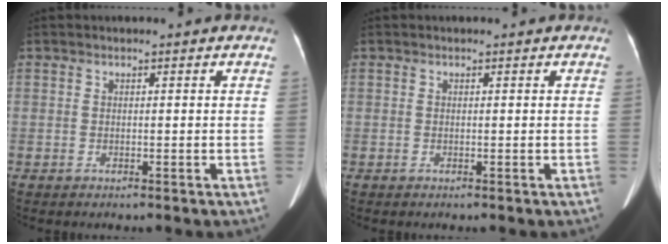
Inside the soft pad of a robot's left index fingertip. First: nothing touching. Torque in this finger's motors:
{"motor_torque": [0.27, -0.76, -0.11, 0.02]}